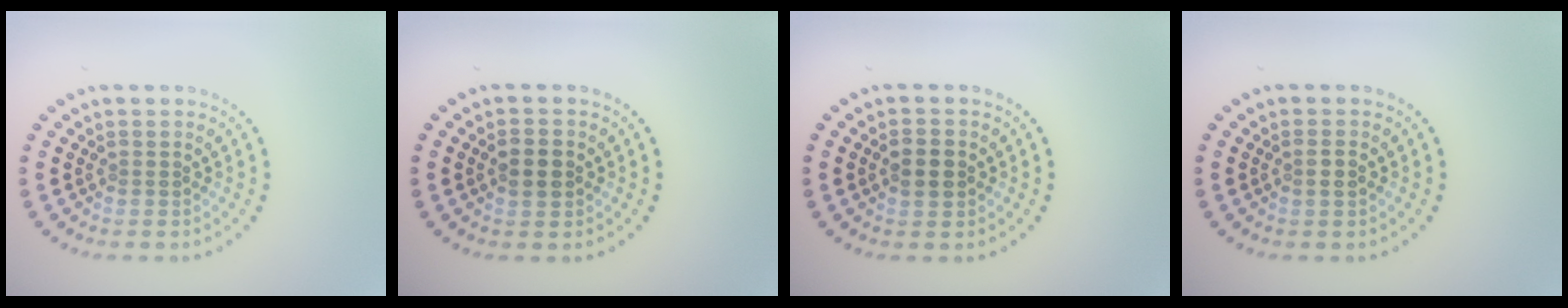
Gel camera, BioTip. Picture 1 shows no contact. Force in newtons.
{"total": 2.5, "press": 2.5, "slide": 0.2}
{"total": 2.5, "press": 2.5, "slide": 0.2}
{"total": 1.0, "press": 1.0, "slide": 0.3}